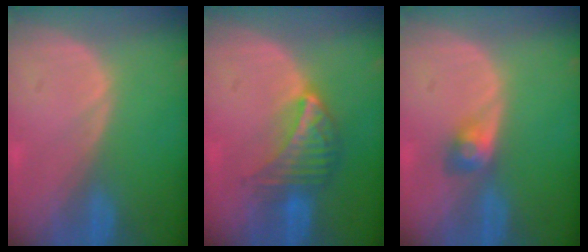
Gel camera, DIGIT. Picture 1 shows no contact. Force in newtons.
{"total": 7.0, "press": 6.2, "slide": 3.2}
{"total": 3.0, "press": 2.6, "slide": 1.5}